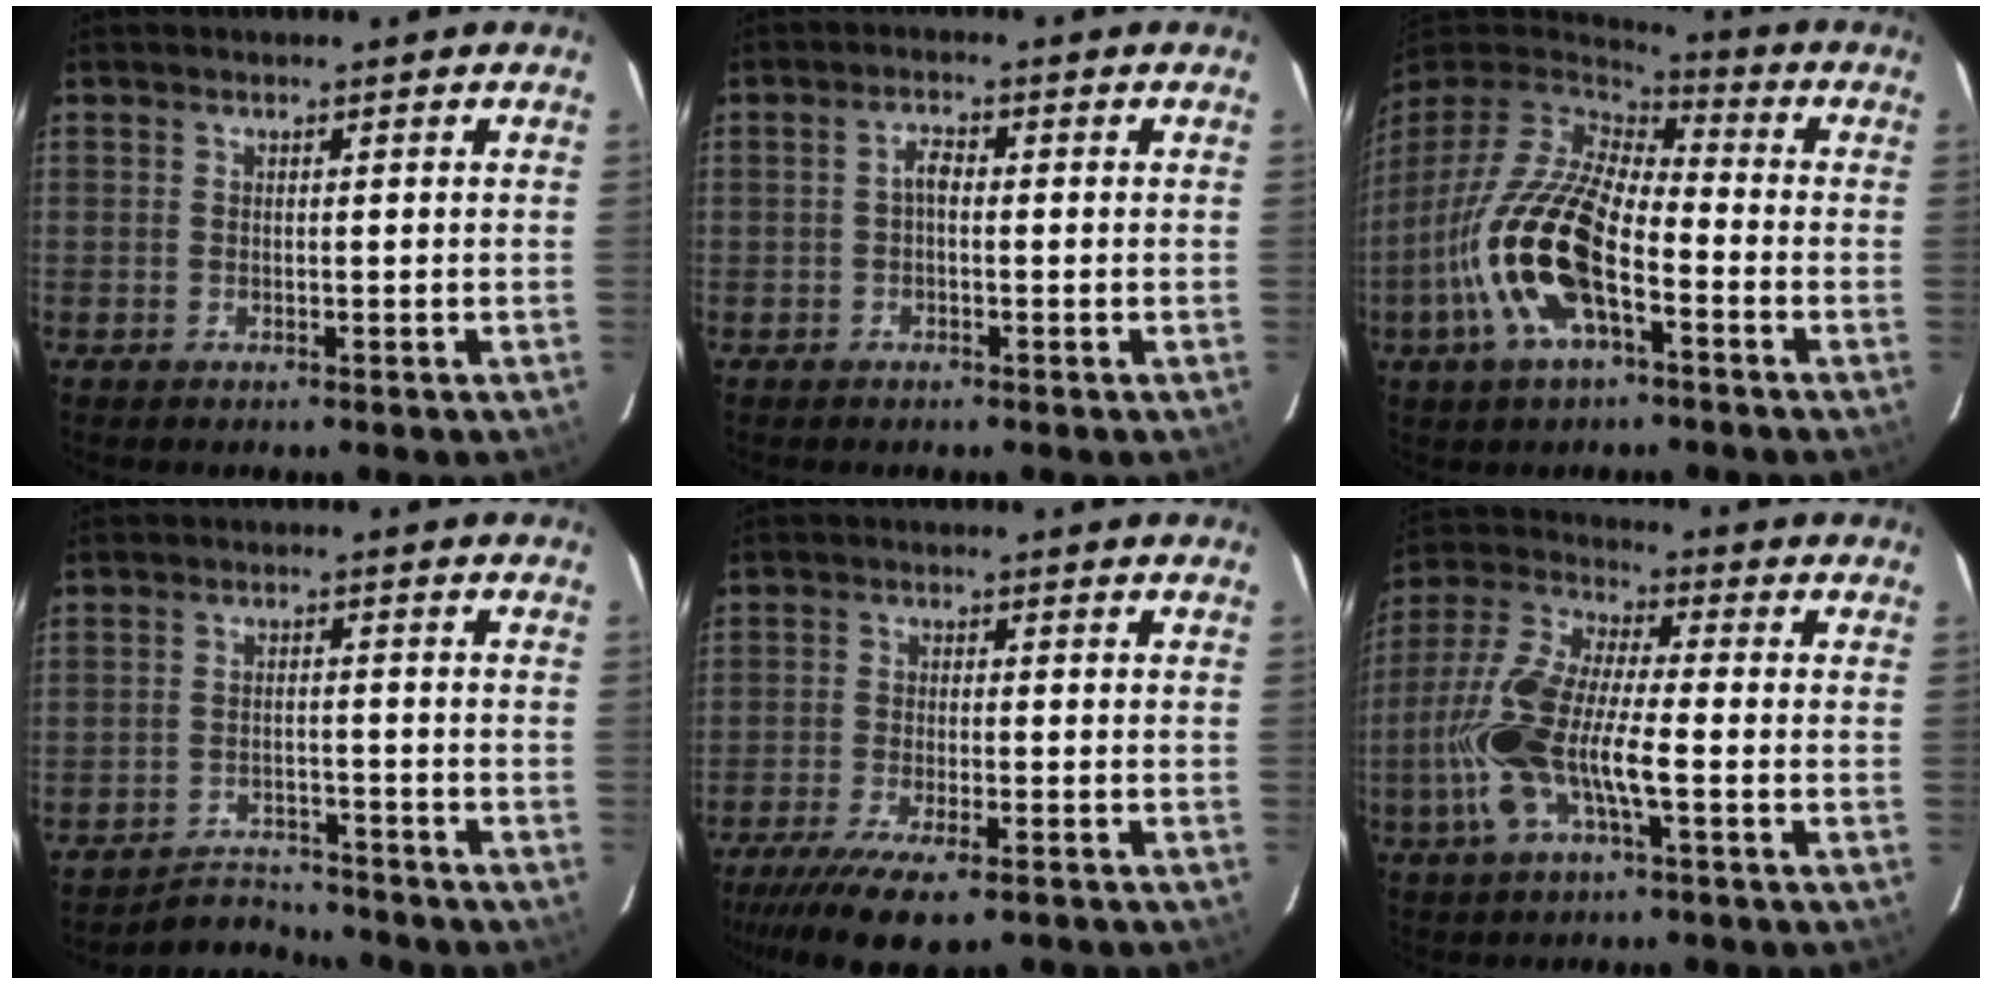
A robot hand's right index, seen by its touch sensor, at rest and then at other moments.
{"total": 1.9, "force": [-0.3, 0.9, 1.6], "torque": [-0.033, 0.009, -0.008]}
{"total": 18.5, "force": [-6.5, 7.8, 15.5], "torque": [-0.322, -0.018, -0.131]}
{"total": 6.0, "force": [-5.8, 1.4, -0.4], "torque": [-0.015, 0.011, -0.094]}
{"total": 12.8, "force": [-9.4, 3.3, 8.1], "torque": [-0.180, -0.046, -0.158]}
{"total": 15.1, "force": [-4.0, 4.5, 13.8], "torque": [-0.297, 0.000, -0.083]}